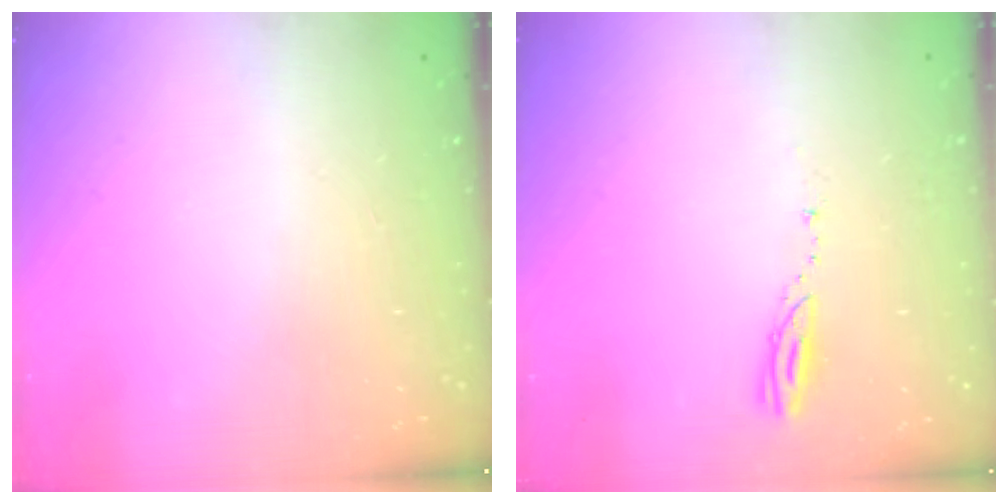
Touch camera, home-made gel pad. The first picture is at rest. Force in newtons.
{"total": 3.1, "press": 3.1, "slide": 0.2}